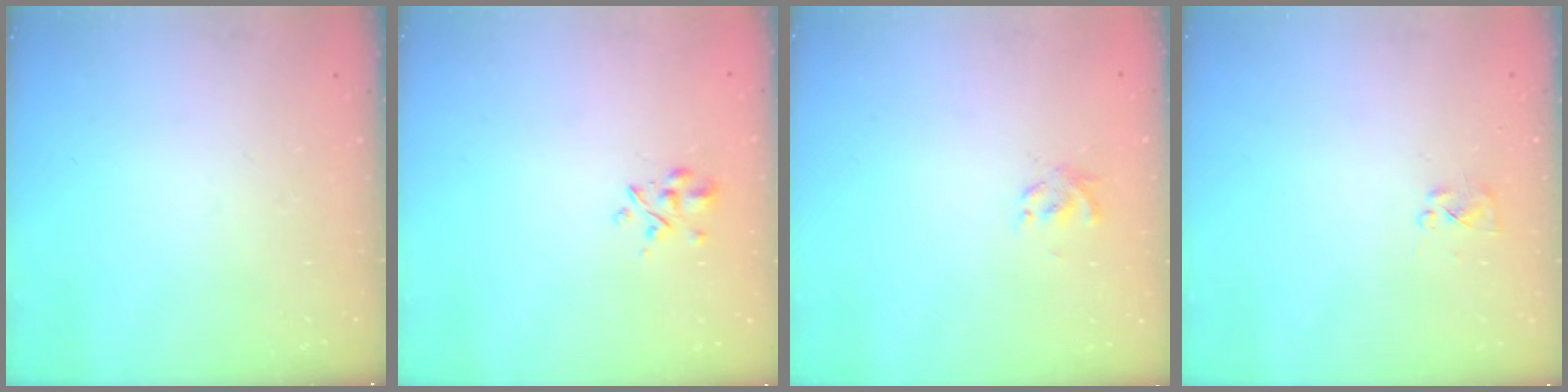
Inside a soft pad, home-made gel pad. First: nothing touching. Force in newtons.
{"total": 2.6, "press": 2.4, "slide": 1.0}
{"total": 2.1, "press": 1.9, "slide": 0.8}
{"total": 2.5, "press": 2.4, "slide": 0.8}